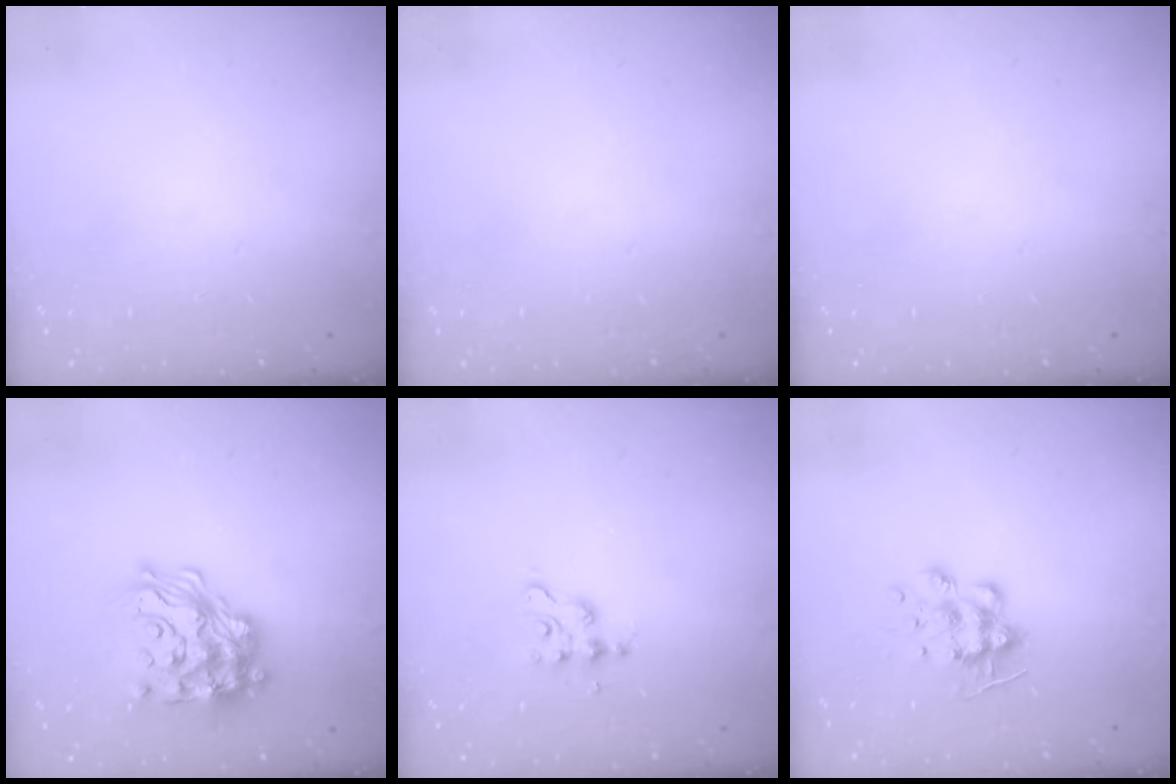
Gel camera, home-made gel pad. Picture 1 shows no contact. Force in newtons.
{"total": 0.0}
{"total": 0.0}
{"total": 22.8, "press": 22.7, "slide": 1.5}
{"total": 3.0, "press": 3.0, "slide": 0.2}
{"total": 9.4, "press": 9.4, "slide": 0.6}